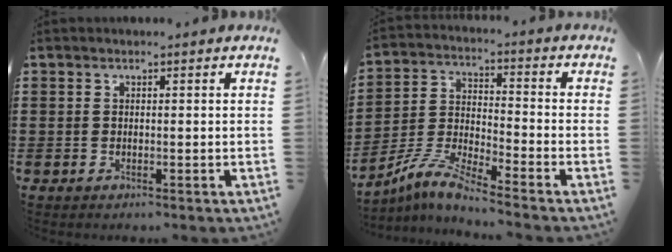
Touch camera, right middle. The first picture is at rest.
{"total": 7.4, "force": [-6.5, 0.0, 3.5], "torque": [-0.089, -0.012, -0.133]}